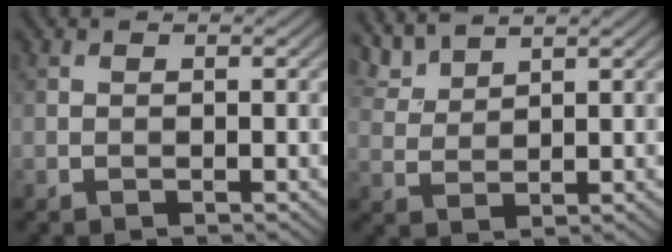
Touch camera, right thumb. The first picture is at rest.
{"total": 3.6, "force": [3.2, 0.7, 1.5], "torque": [-0.042, 0.004, 0.074]}